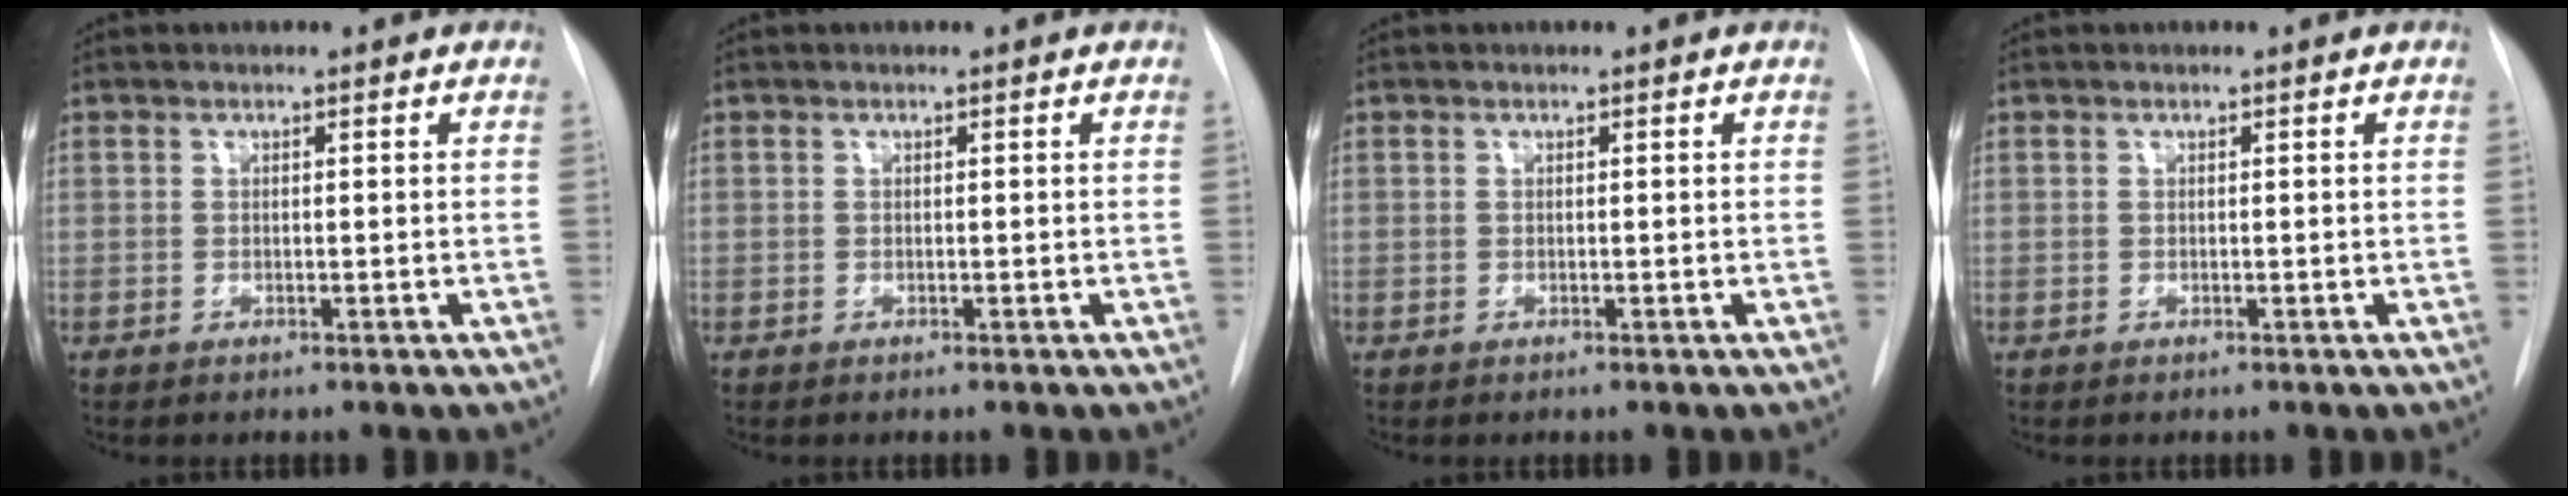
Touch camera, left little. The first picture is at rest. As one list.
[{"total": 0.0}, {"total": 0.0}, {"total": 0.0}]